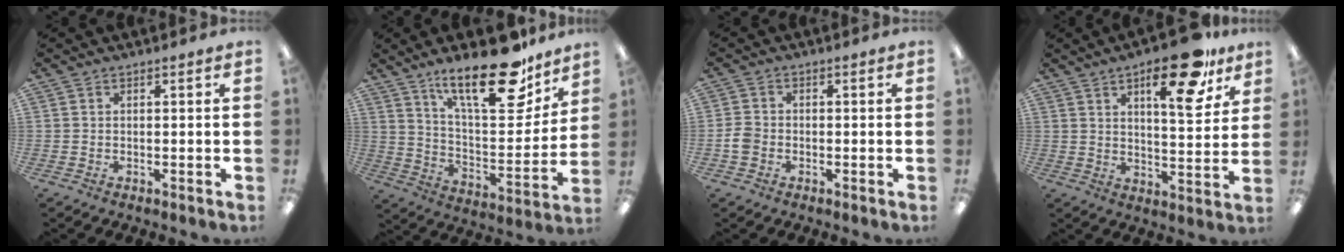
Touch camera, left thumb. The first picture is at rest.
{"total": 23.4, "force": [16.6, 8.1, 14.3], "torque": [-0.222, -0.104, 0.277]}
{"total": 3.4, "force": [-1.0, 2.8, 1.6], "torque": [-0.032, 0.006, -0.020]}
{"total": 16.9, "force": [10.6, 5.6, 11.9], "torque": [-0.163, -0.054, 0.165]}